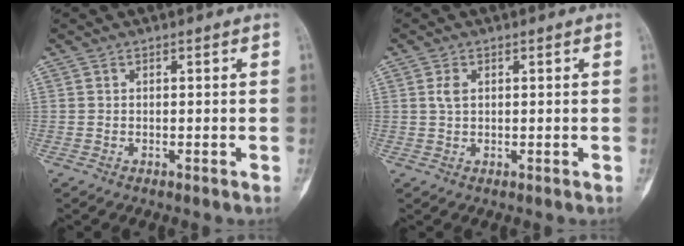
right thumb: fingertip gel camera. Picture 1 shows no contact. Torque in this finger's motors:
{"motor_torque": [0.47, 0.73, 0.15, -0.41, 0.10]}